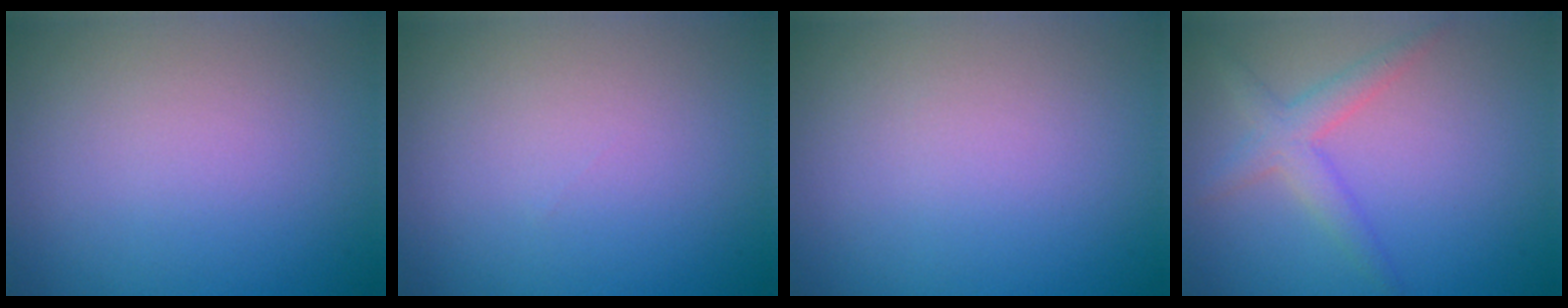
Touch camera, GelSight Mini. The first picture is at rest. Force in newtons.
{"total": 0.0}
{"total": 0.0}
{"total": 2.7, "press": 2.7, "slide": 0.1}